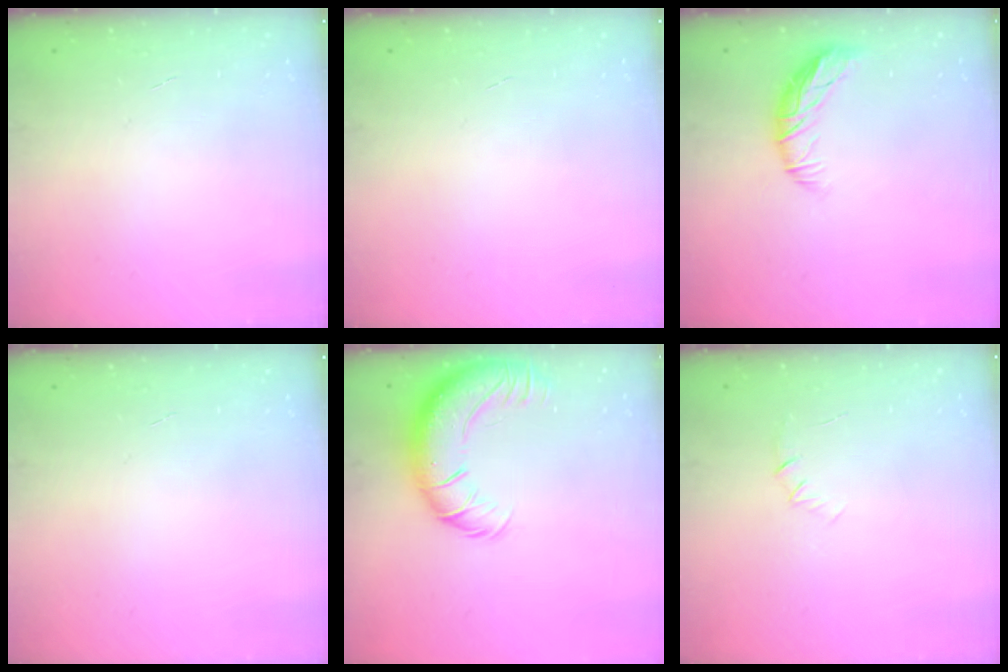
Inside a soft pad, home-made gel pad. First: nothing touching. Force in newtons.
{"total": 0.0}
{"total": 9.1, "press": 8.8, "slide": 2.0}
{"total": 0.0}
{"total": 13.9, "press": 13.5, "slide": 3.3}
{"total": 4.1, "press": 3.9, "slide": 1.1}